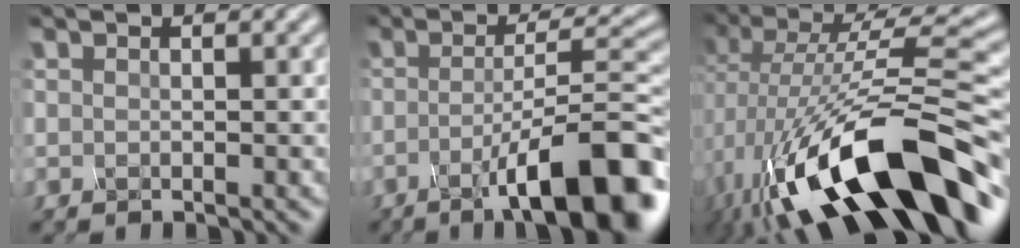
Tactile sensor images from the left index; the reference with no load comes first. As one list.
[{"total": 11.1, "force": [-6.9, 2.7, 8.3], "torque": [-0.148, 0.005, -0.098]}, {"total": 12.9, "force": [-5.0, 4.0, 11.2], "torque": [-0.217, 0.012, -0.061]}]